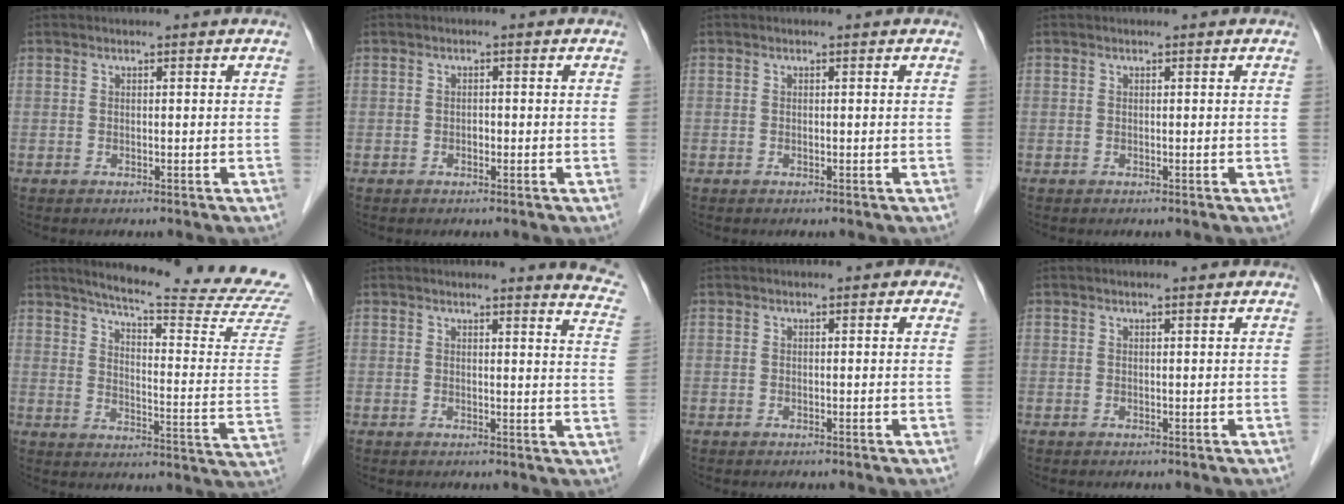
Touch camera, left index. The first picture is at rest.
{"total": 0.7, "force": [-0.3, 0.4, 0.5], "torque": [-0.007, 0.001, -0.008]}
{"total": 0.0}
{"total": 0.0}
{"total": 23.5, "force": [21.4, -1.2, 9.6], "torque": [-0.146, -0.107, 0.261]}
{"total": 8.6, "force": [8.3, 0.1, 2.5], "torque": [-0.008, -0.062, 0.058]}
{"total": 0.6, "force": [0.3, 0.4, 0.3], "torque": [-0.001, 0.001, -0.002]}
{"total": 0.9, "force": [0.7, 0.0, 0.6], "torque": [-0.012, 0.004, 0.012]}